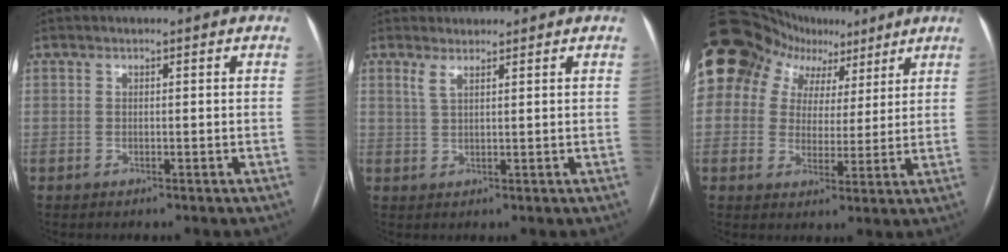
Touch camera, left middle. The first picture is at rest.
{"total": 2.0, "force": [1.7, 0.5, 1.0], "torque": [-0.030, 0.011, 0.036]}
{"total": 15.2, "force": [9.1, 11.0, 5.2], "torque": [-0.099, 0.062, 0.143]}